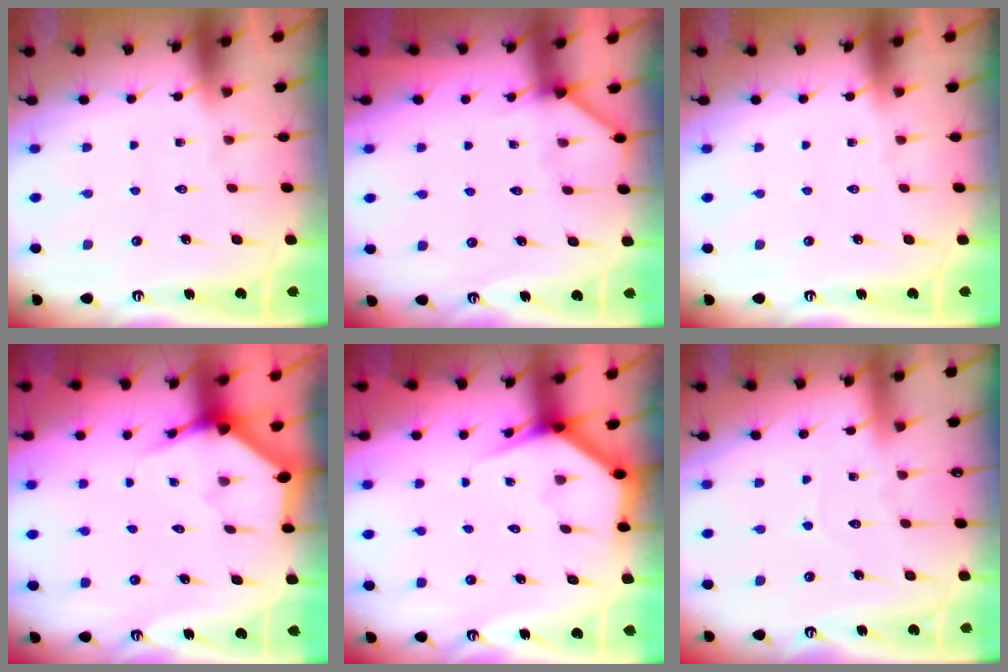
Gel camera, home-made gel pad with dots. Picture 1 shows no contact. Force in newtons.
{"total": 2.7, "press": 2.7, "slide": 0.4}
{"total": 0.0}
{"total": 3.6, "press": 3.6, "slide": 0.1}
{"total": 3.5, "press": 3.5, "slide": 0.2}
{"total": 2.5, "press": 2.5, "slide": 0.2}